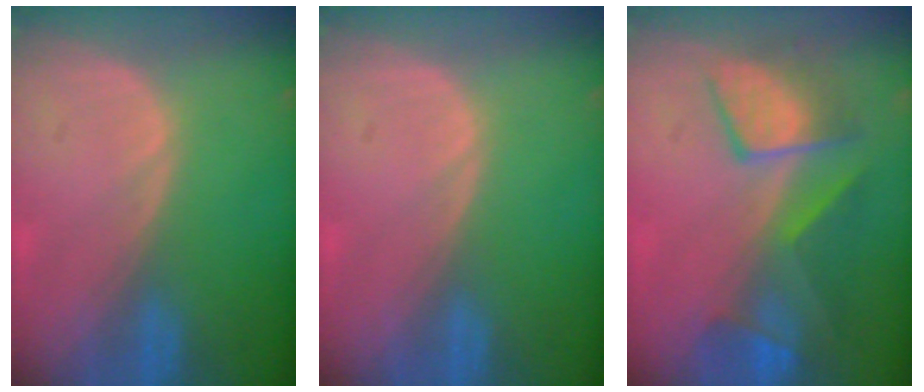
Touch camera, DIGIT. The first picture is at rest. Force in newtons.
{"total": 0.0}
{"total": 8.0, "press": 7.9, "slide": 1.6}